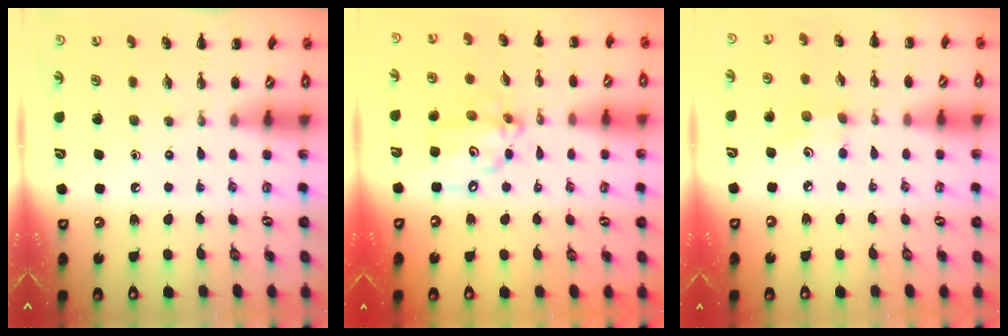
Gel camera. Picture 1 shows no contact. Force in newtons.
{"total": 11.1, "press": 10.9, "slide": 2.1}
{"total": 4.3, "press": 4.2, "slide": 1.0}